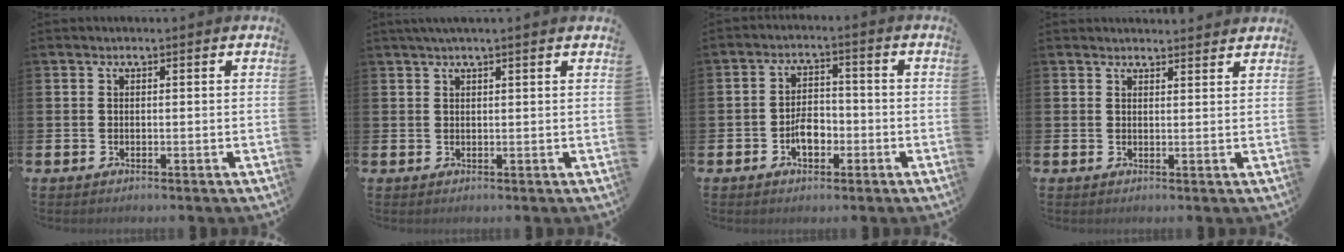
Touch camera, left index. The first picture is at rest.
{"total": 1.7, "force": [1.4, -0.2, 0.8], "torque": [-0.021, 0.003, 0.027]}
{"total": 4.0, "force": [-1.5, 2.4, 2.8], "torque": [-0.045, 0.005, -0.029]}
{"total": 2.2, "force": [2.2, 0.1, -0.2], "torque": [0.013, -0.015, 0.036]}